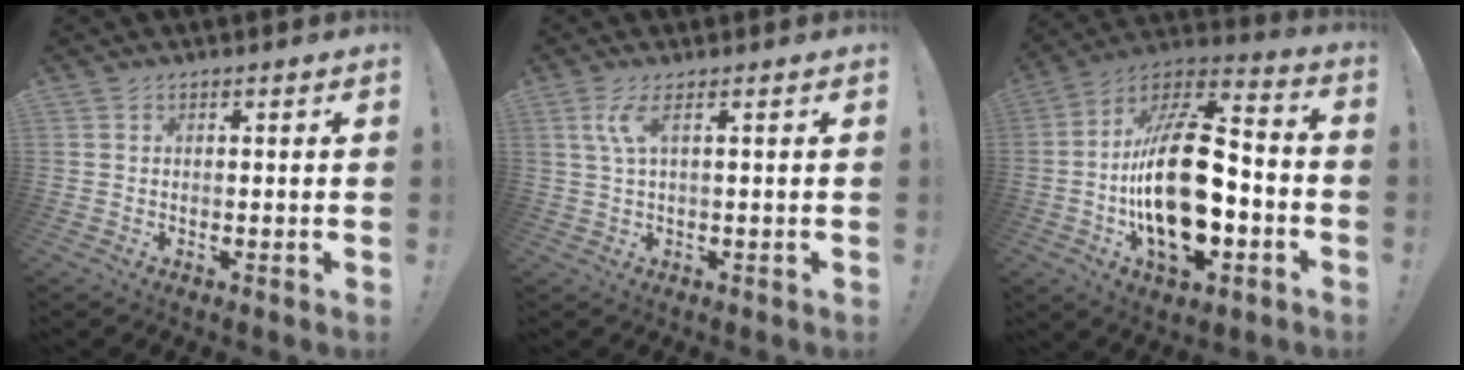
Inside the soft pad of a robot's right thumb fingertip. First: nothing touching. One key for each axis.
{"total": 4.5, "fx": 1.6, "fy": 0.4, "fz": 4.2, "tx": -0.075, "ty": -0.007, "tz": 0.026}
{"total": 27.2, "fx": -4.2, "fy": 14.0, "fz": 23.0, "tx": -0.411, "ty": 0.028, "tz": -0.066}